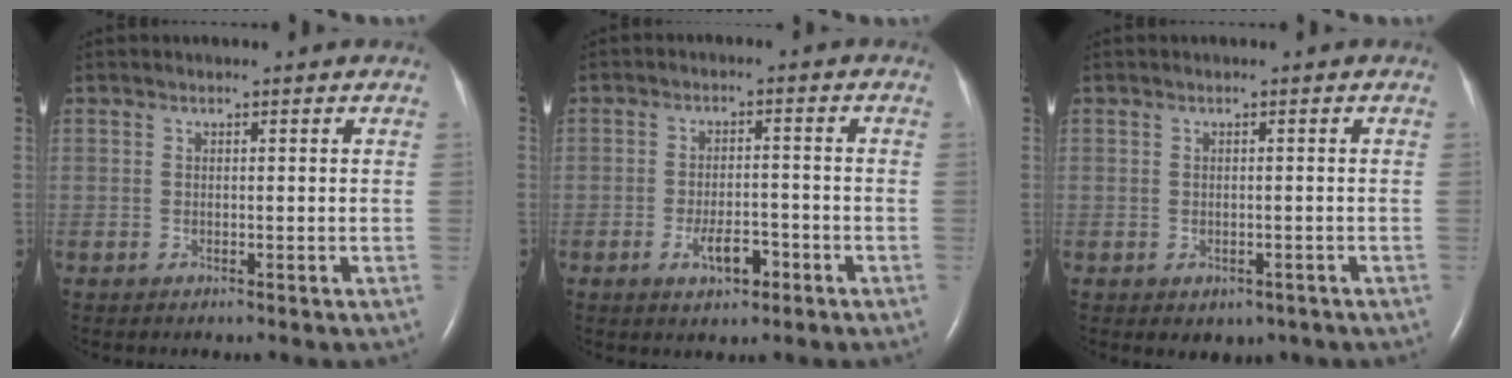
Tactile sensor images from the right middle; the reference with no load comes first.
{"total": 4.7, "force": [-2.4, 1.9, 3.6], "torque": [-0.064, 0.001, -0.036]}
{"total": 2.6, "force": [-1.4, 1.9, 1.1], "torque": [-0.010, 0.003, -0.006]}